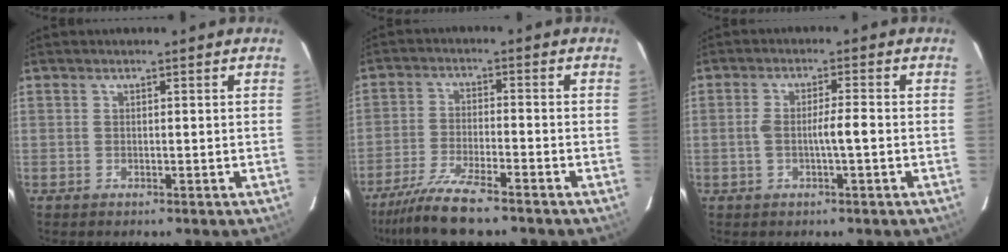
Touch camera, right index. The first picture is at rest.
{"total": 9.1, "force": [-7.4, 0.5, 5.2], "torque": [-0.094, -0.027, -0.129]}
{"total": 4.3, "force": [-0.8, 0.3, 4.2], "torque": [-0.080, 0.007, -0.011]}